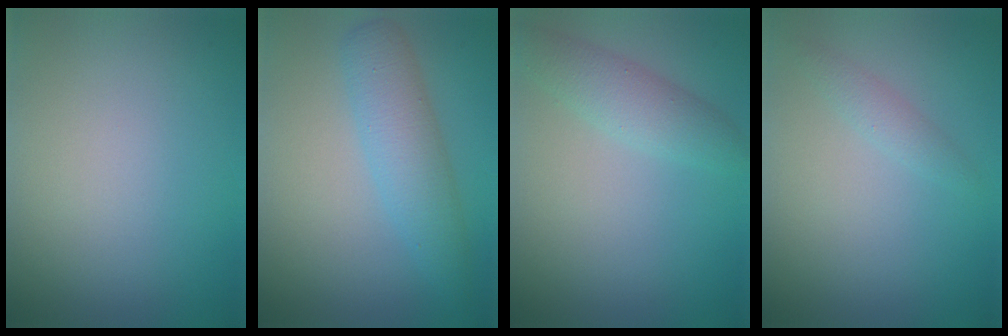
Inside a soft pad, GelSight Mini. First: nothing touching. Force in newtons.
{"total": 3.9, "press": 3.9, "slide": 0.1}
{"total": 2.9, "press": 2.9, "slide": 0.2}
{"total": 1.2, "press": 1.2, "slide": 0.1}